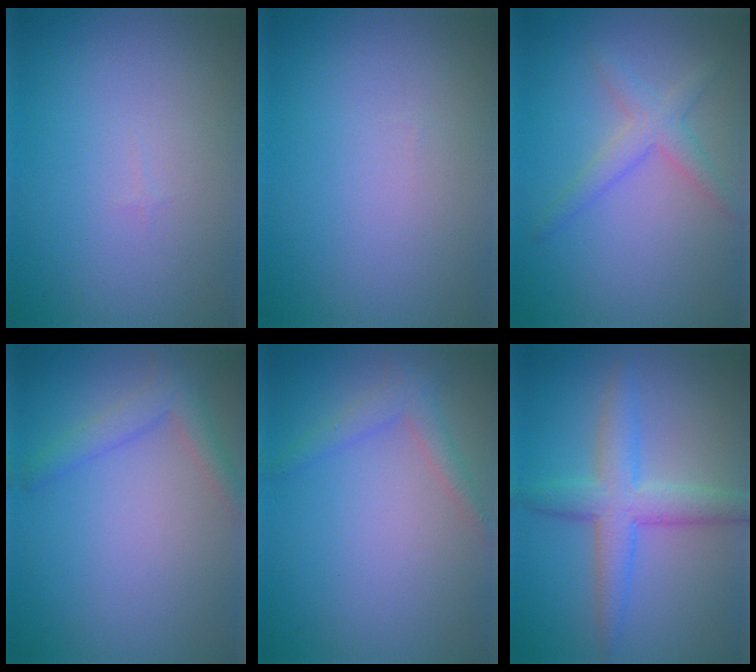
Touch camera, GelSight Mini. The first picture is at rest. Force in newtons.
{"total": 0.0}
{"total": 1.9, "press": 1.9, "slide": 0.1}
{"total": 2.3, "press": 2.3, "slide": 0.3}
{"total": 1.9, "press": 1.9, "slide": 0.2}
{"total": 4.4, "press": 4.4, "slide": 0.1}